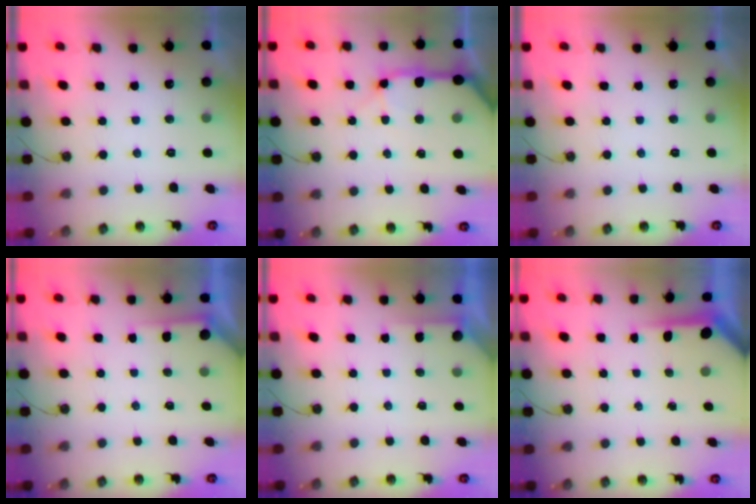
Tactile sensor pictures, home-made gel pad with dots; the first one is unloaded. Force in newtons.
{"total": 15.4, "press": 15.2, "slide": 2.1}
{"total": 0.0}
{"total": 2.5, "press": 2.4, "slide": 0.4}
{"total": 2.5, "press": 2.5, "slide": 0.3}
{"total": 3.9, "press": 3.8, "slide": 0.4}